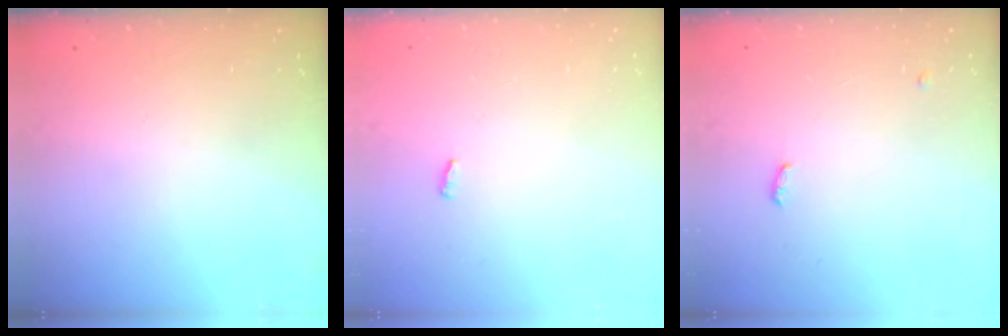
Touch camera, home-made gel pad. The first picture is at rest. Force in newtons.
{"total": 2.9, "press": 2.6, "slide": 1.3}
{"total": 7.6, "press": 4.2, "slide": 6.4}